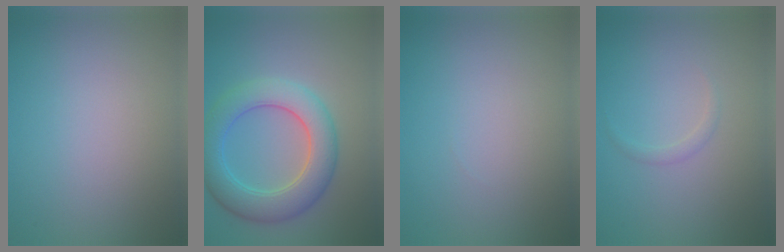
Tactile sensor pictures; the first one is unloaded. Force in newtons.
{"total": 6.1, "press": 6.1, "slide": 0.2}
{"total": 0.0}
{"total": 0.7, "press": 0.7, "slide": 0.0}